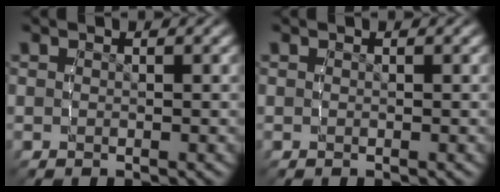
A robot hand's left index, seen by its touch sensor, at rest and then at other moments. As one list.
[{"total": 0.0}]